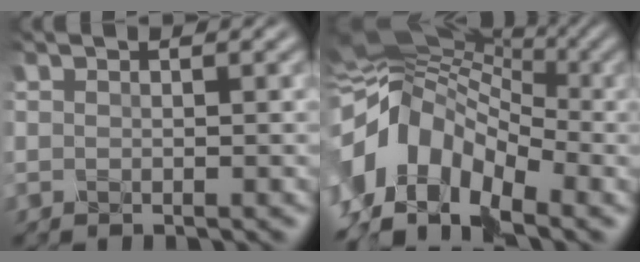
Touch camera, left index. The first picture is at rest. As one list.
[{"total": 10.2, "force": [-3.4, 6.8, 6.8], "torque": [-0.124, 0.017, -0.088]}]